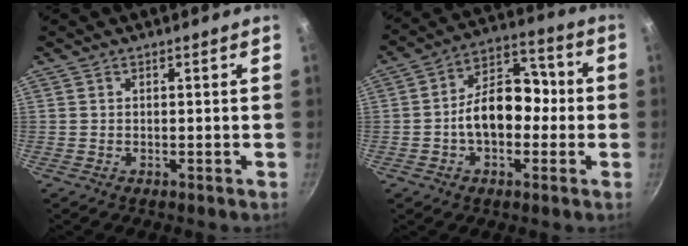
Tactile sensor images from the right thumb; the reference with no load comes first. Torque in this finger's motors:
{"motor_torque": [1.19, 1.12, 1.28, -0.38, 0.08]}